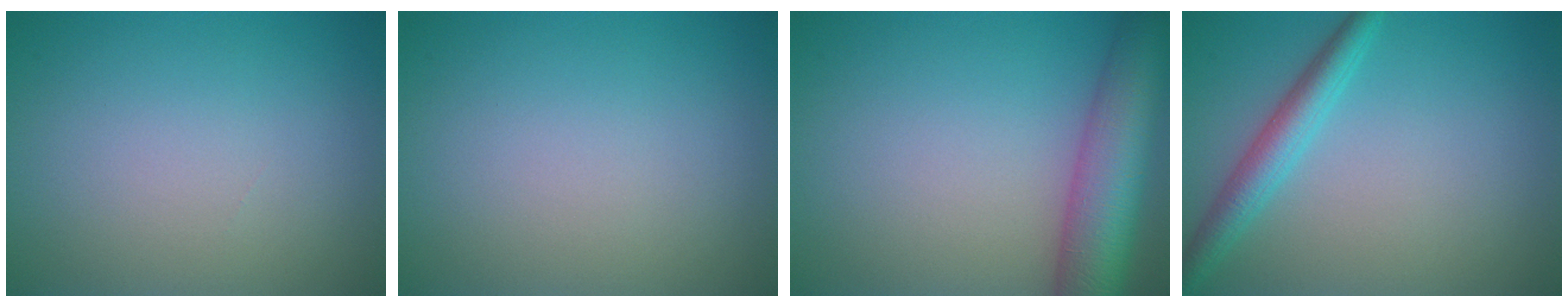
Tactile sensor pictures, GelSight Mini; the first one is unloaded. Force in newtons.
{"total": 0.0}
{"total": 8.5, "press": 8.5, "slide": 0.4}
{"total": 3.2, "press": 3.2, "slide": 0.1}